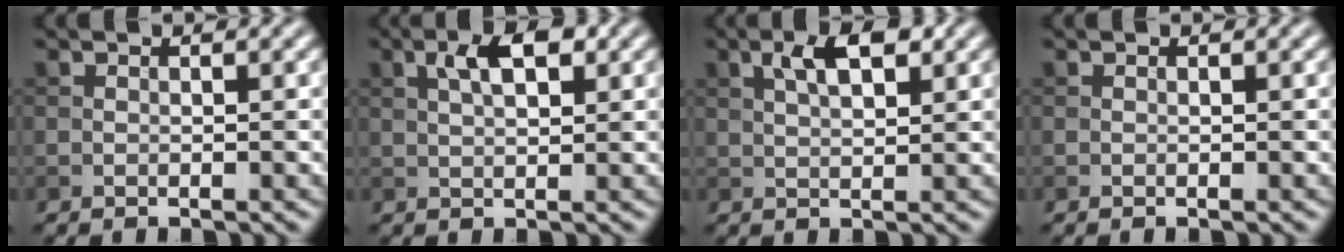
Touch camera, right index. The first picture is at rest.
{"total": 3.8, "force": [1.5, 1.5, 3.2], "torque": [-0.058, 0.009, 0.026]}
{"total": 4.1, "force": [1.8, 1.5, 3.3], "torque": [-0.061, 0.008, 0.031]}
{"total": 0.0}